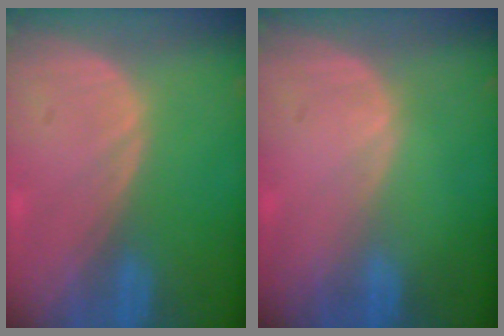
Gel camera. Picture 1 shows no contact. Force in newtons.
{"total": 0.0}